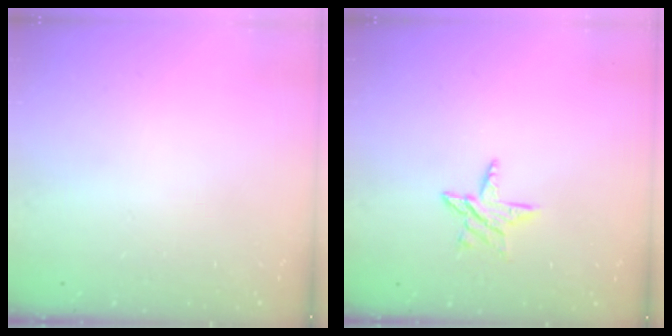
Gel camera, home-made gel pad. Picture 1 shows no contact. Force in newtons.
{"total": 7.3, "press": 7.2, "slide": 0.7}